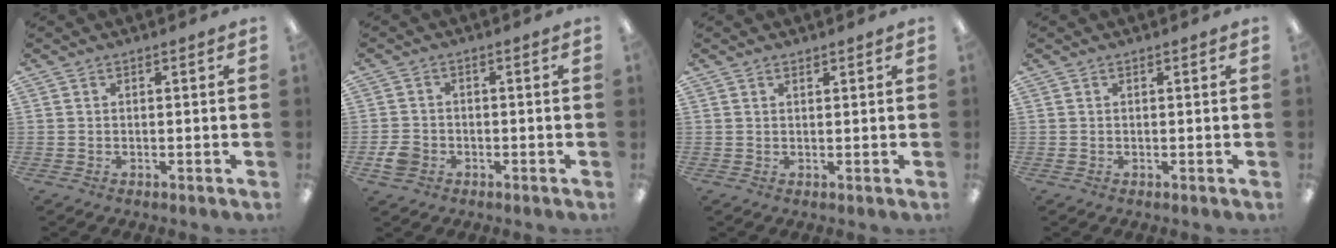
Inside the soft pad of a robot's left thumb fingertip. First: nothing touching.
{"total": 4.1, "force": [-1.7, 3.3, 1.7], "torque": [-0.039, 0.003, -0.031]}
{"total": 1.3, "force": [1.1, 0.5, 0.5], "torque": [-0.011, -0.002, 0.020]}
{"total": 0.6, "force": [0.1, 0.5, 0.4], "torque": [-0.007, 0.003, 0.001]}